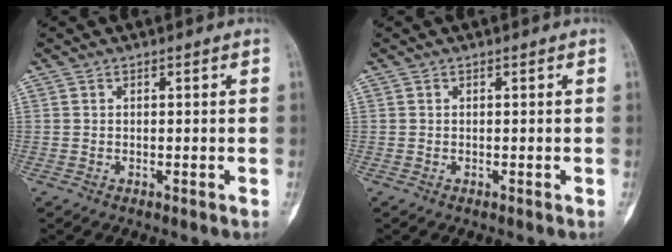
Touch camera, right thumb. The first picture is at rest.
{"total": 0.0}